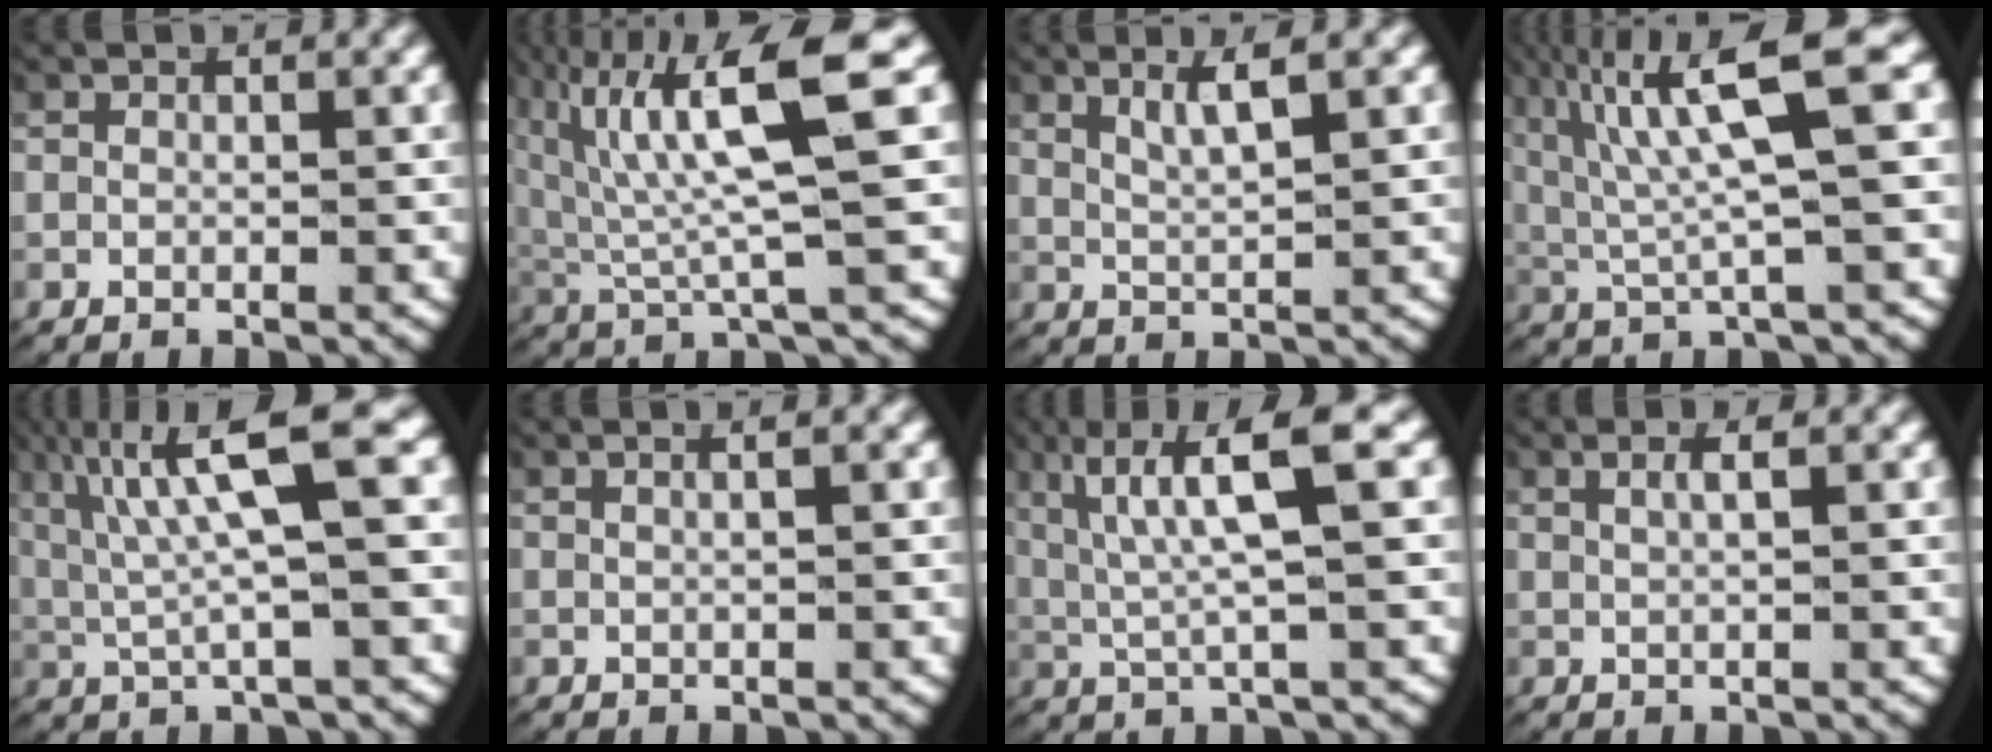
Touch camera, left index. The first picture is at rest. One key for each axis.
{"total": 10.0, "fx": 2.6, "fy": 3.9, "fz": 8.8, "tx": -0.161, "ty": 0.006, "tz": 0.048}
{"total": 3.1, "fx": 1.7, "fy": 0.6, "fz": 2.5, "tx": -0.048, "ty": 0.000, "tz": 0.037}
{"total": 8.3, "fx": 2.5, "fy": 2.5, "fz": 7.5, "tx": -0.136, "ty": 0.010, "tz": 0.047}
{"total": 6.6, "fx": 2.1, "fy": 1.7, "fz": 6.0, "tx": -0.103, "ty": 0.016, "tz": 0.034}
{"total": 1.3, "fx": 0.6, "fy": 0.0, "fz": 1.1, "tx": -0.017, "ty": 0.006, "tz": 0.011}
{"total": 7.1, "fx": 2.9, "fy": 1.8, "fz": 6.2, "tx": -0.102, "ty": 0.009, "tz": 0.047}
{"total": 1.5, "fx": 0.7, "fy": 0.2, "fz": 1.3, "tx": -0.026, "ty": 0.001, "tz": 0.016}